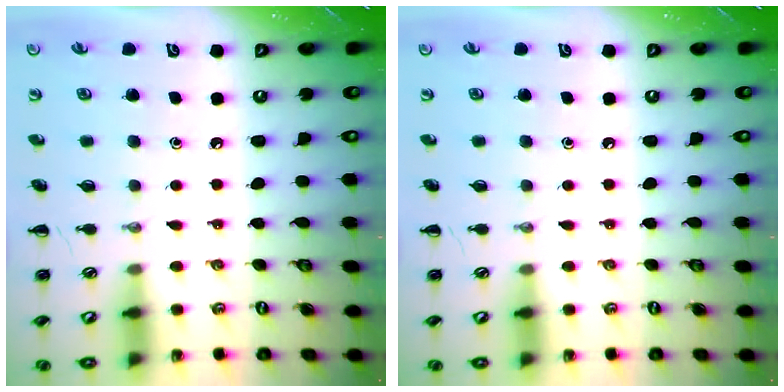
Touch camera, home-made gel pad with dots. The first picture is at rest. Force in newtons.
{"total": 0.0}